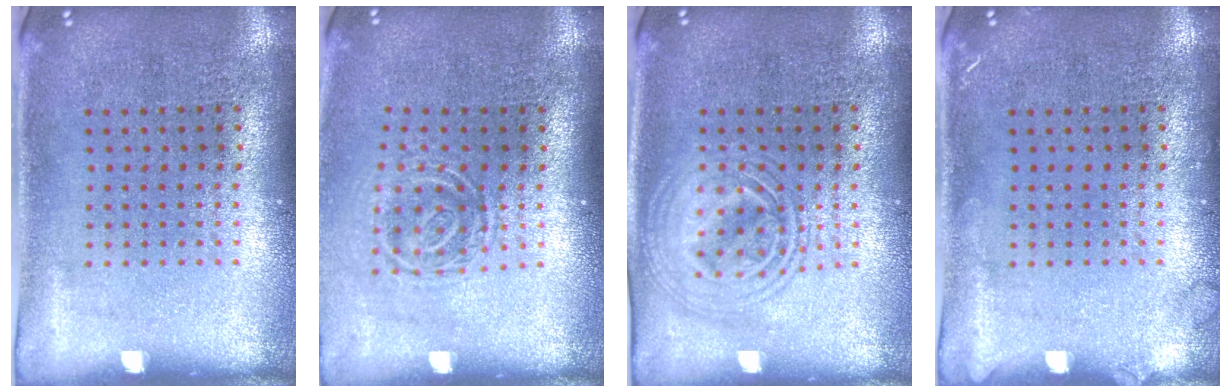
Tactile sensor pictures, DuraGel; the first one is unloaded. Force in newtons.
{"total": 1.6, "press": 1.1, "slide": 1.2}
{"total": 2.9, "press": 2.9, "slide": 0.4}
{"total": 0.8, "press": 0.8, "slide": 0.1}